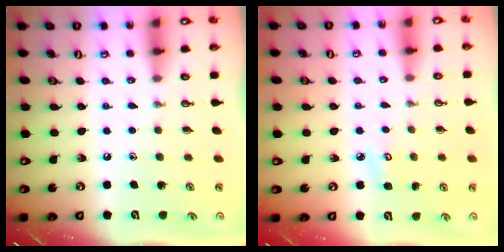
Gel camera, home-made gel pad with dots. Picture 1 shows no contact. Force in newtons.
{"total": 3.6, "press": 3.6, "slide": 0.3}